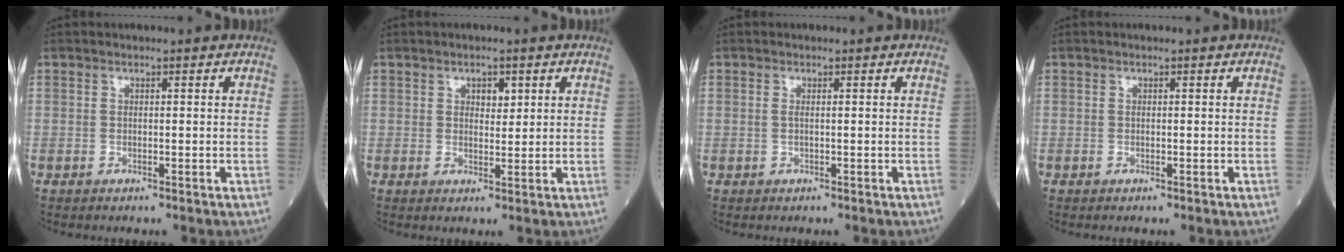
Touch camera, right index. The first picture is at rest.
{"total": 1.4, "force": [0.6, 1.0, 0.8], "torque": [-0.007, -0.002, 0.007]}
{"total": 0.6, "force": [0.1, 0.0, 0.5], "torque": [-0.016, -0.001, -0.001]}
{"total": 0.0}